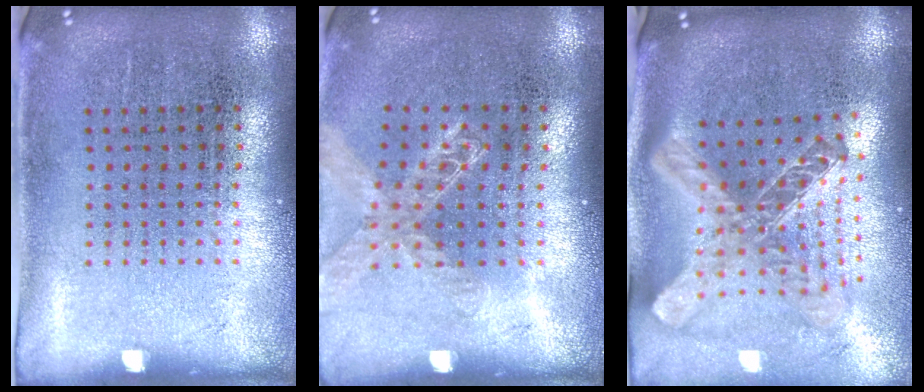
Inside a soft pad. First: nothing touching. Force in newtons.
{"total": 1.3, "press": 1.3, "slide": 0.2}
{"total": 2.7, "press": 2.0, "slide": 1.9}